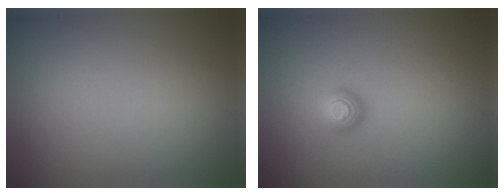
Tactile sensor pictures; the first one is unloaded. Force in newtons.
{"total": 1.6, "press": 1.0, "slide": 1.3}